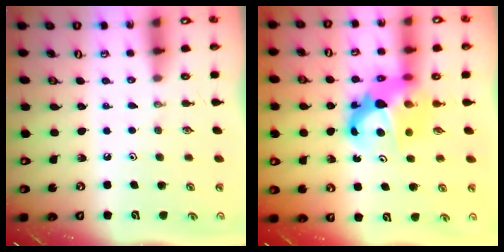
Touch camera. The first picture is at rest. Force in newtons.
{"total": 8.0, "press": 8.0, "slide": 0.5}